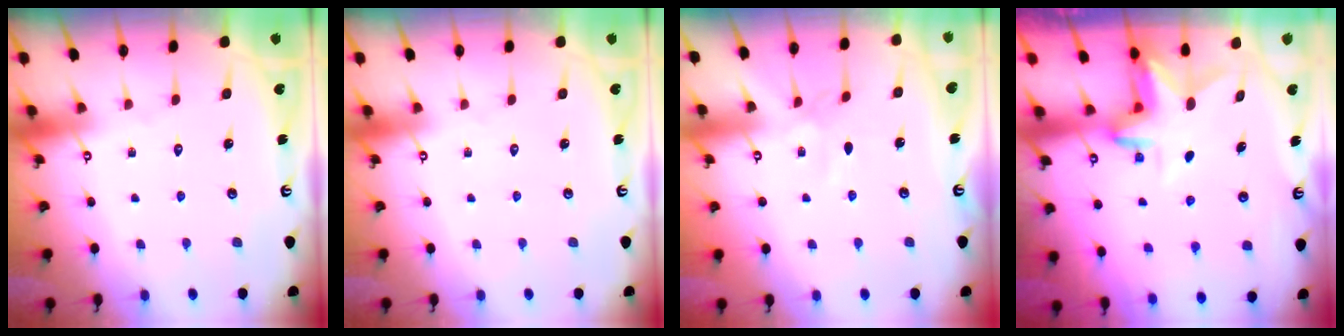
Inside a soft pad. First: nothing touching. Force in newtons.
{"total": 0.0}
{"total": 2.9, "press": 2.8, "slide": 0.5}
{"total": 3.3, "press": 3.3, "slide": 0.3}